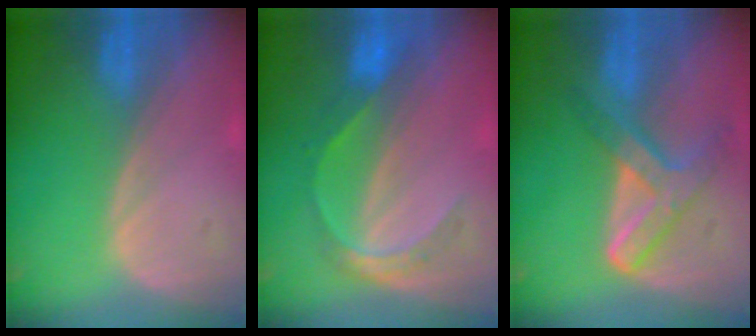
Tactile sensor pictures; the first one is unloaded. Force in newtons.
{"total": 5.3, "press": 5.0, "slide": 1.6}
{"total": 7.2, "press": 6.2, "slide": 3.8}